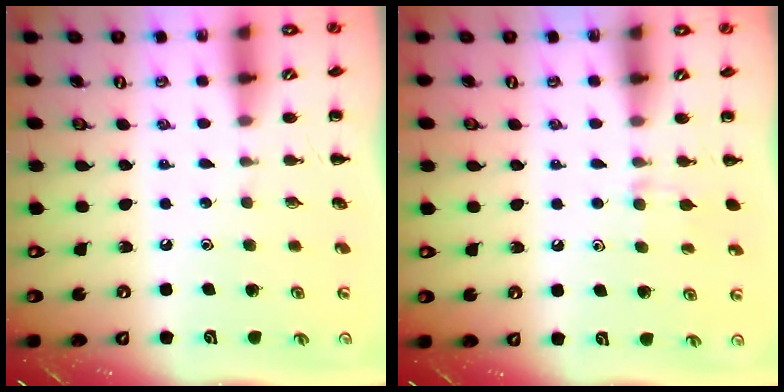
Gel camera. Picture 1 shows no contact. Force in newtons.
{"total": 6.7, "press": 6.4, "slide": 1.8}